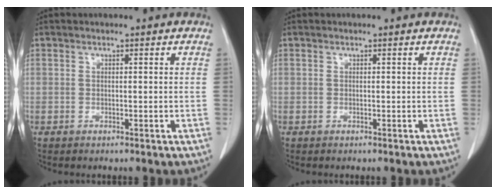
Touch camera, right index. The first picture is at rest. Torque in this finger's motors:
{"motor_torque": [0.00, 0.00, 0.00, 0.00]}